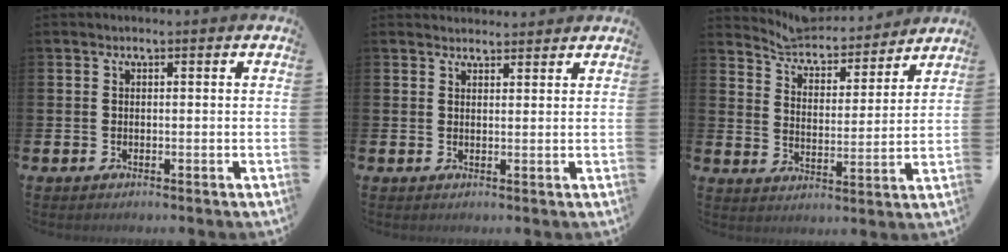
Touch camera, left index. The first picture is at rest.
{"total": 2.3, "force": [2.2, 0.5, -0.1], "torque": [0.006, -0.014, 0.040]}
{"total": 6.2, "force": [5.9, 1.6, 0.9], "torque": [-0.054, -0.052, 0.101]}